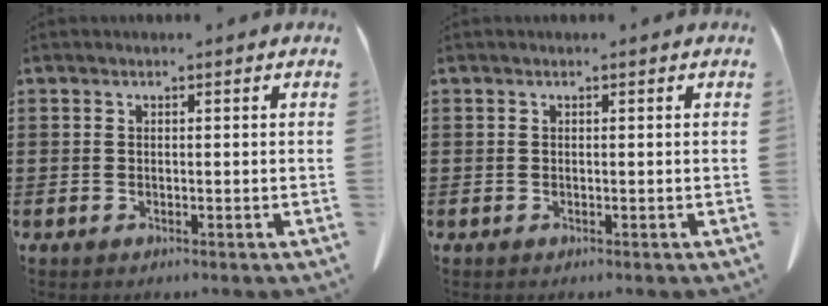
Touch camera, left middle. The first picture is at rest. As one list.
[{"total": 0.0}]